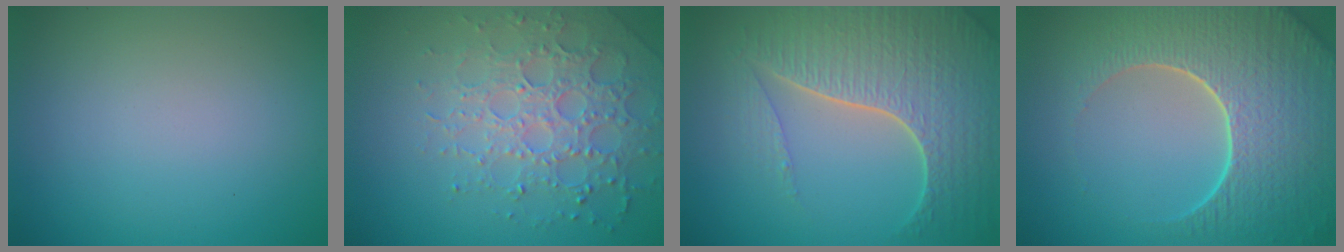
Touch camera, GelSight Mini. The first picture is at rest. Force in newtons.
{"total": 4.3, "press": 4.2, "slide": 0.9}
{"total": 7.7, "press": 5.6, "slide": 5.3}
{"total": 8.8, "press": 6.3, "slide": 6.2}